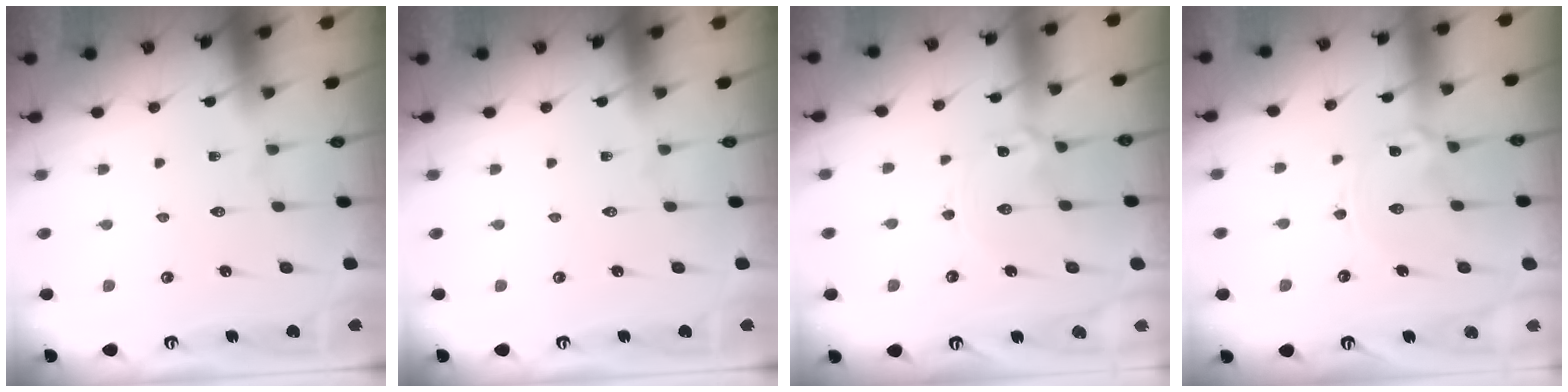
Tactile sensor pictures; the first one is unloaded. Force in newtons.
{"total": 0.0}
{"total": 1.5, "press": 1.5, "slide": 0.1}
{"total": 2.0, "press": 2.0, "slide": 0.1}